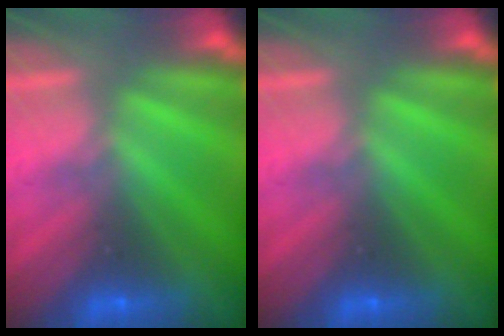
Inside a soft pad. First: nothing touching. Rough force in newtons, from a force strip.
{"total": 0.0}